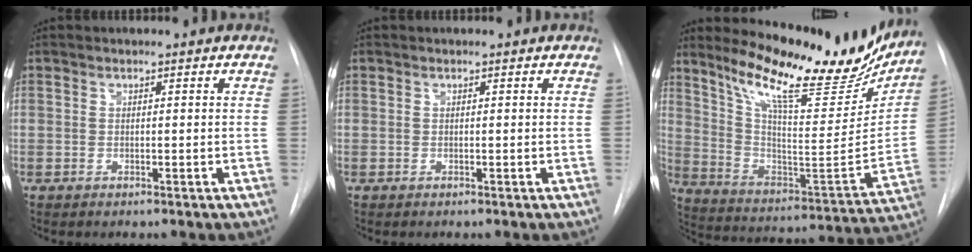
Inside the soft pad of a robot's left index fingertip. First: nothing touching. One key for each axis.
{"total": 0.0}
{"total": 23.0, "fx": 18.8, "fy": 5.4, "fz": 12.0, "tx": -0.193, "ty": -0.037, "tz": 0.282}